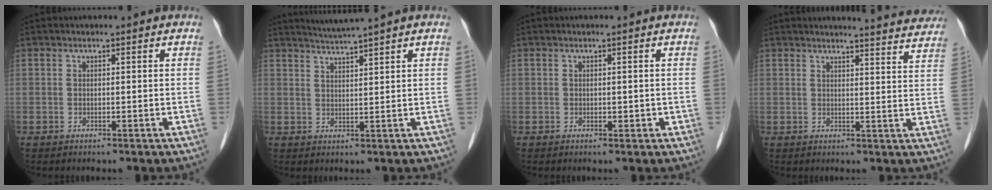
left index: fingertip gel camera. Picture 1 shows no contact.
{"total": 3.8, "force": [3.3, -1.4, 1.1], "torque": [-0.022, 0.001, 0.066]}
{"total": 0.9, "force": [-0.2, 0.6, 0.7], "torque": [-0.007, 0.001, -0.002]}
{"total": 13.2, "force": [13.0, 0.6, 2.6], "torque": [-0.012, -0.045, 0.128]}